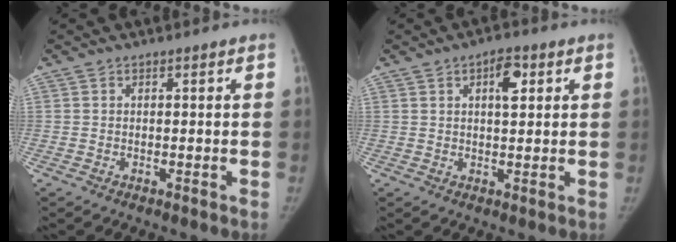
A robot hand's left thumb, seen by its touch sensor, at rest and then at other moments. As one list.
[{"total": 4.8, "force": [1.8, 2.2, 3.8], "torque": [-0.047, -0.001, 0.026]}]